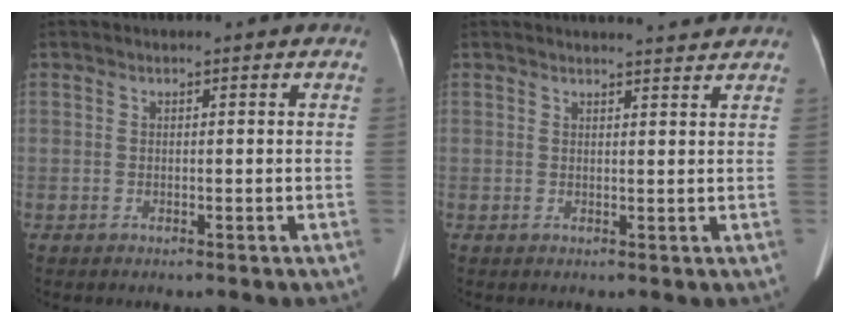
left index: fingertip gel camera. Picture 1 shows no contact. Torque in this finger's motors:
{"motor_torque": [0.25, -0.34, 0.00, 0.02]}